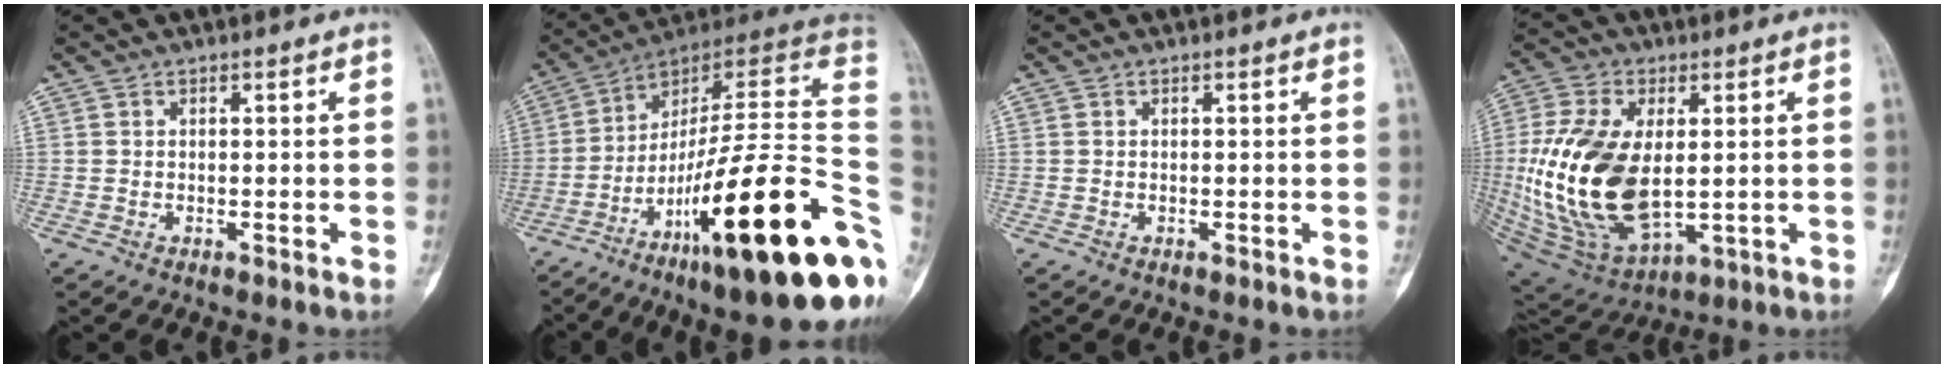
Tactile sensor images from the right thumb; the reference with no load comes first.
{"total": 31.4, "force": [-9.8, 5.9, 29.3], "torque": [-0.360, 0.079, -0.153]}
{"total": 0.0}
{"total": 22.6, "force": [0.4, 12.7, 18.7], "torque": [-0.384, -0.018, 0.025]}